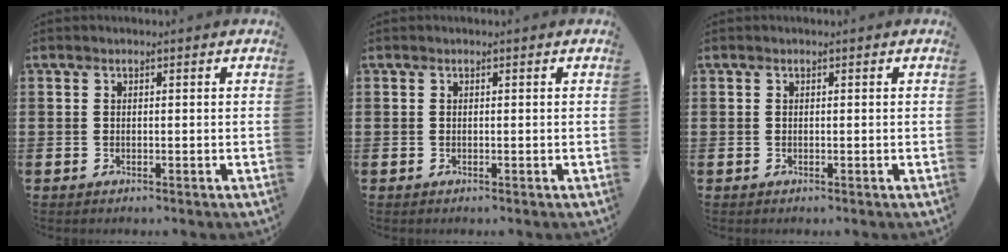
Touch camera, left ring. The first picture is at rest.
{"total": 0.0}
{"total": 0.0}